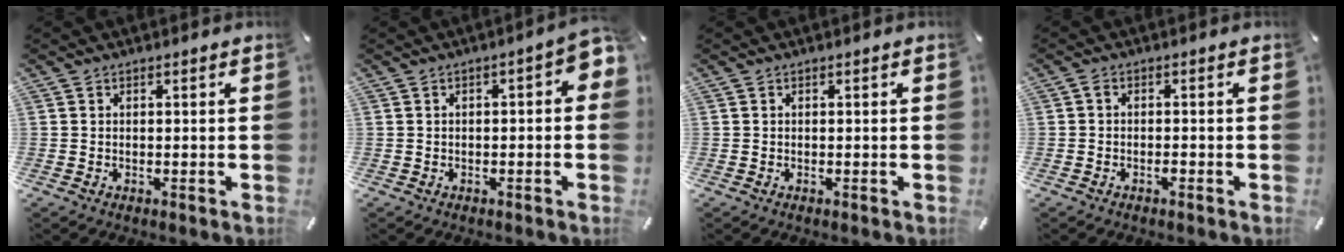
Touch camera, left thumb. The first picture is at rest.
{"total": 4.3, "force": [-0.7, 1.8, 3.9], "torque": [-0.060, 0.011, -0.014]}
{"total": 0.0}
{"total": 1.4, "force": [-0.7, 0.6, 1.0], "torque": [-0.020, 0.002, -0.014]}